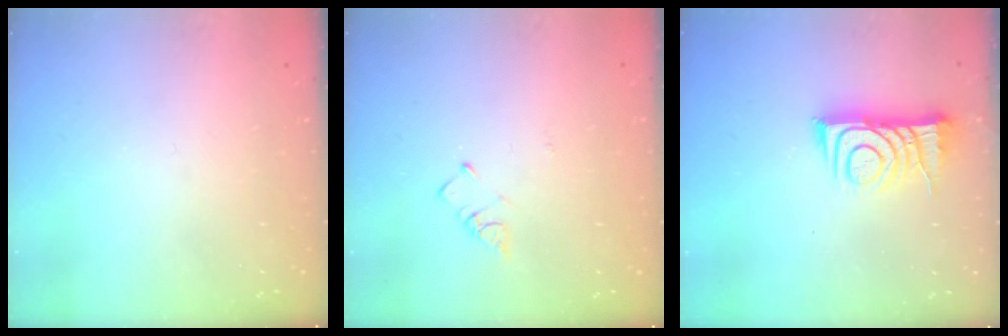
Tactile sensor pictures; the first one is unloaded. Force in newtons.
{"total": 2.6, "press": 2.6, "slide": 0.5}
{"total": 9.7, "press": 9.7, "slide": 0.9}